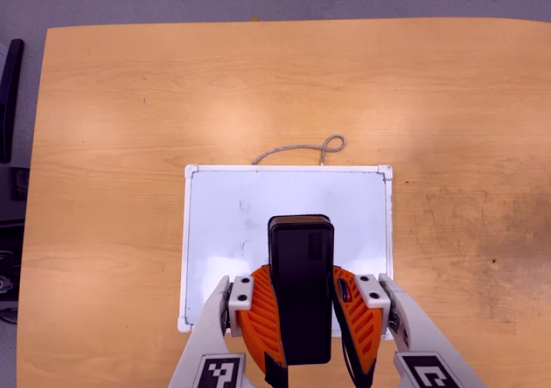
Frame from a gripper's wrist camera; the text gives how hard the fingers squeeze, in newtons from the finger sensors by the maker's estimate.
{"total": 7.6, "left": 6.9, "right": 8.2}